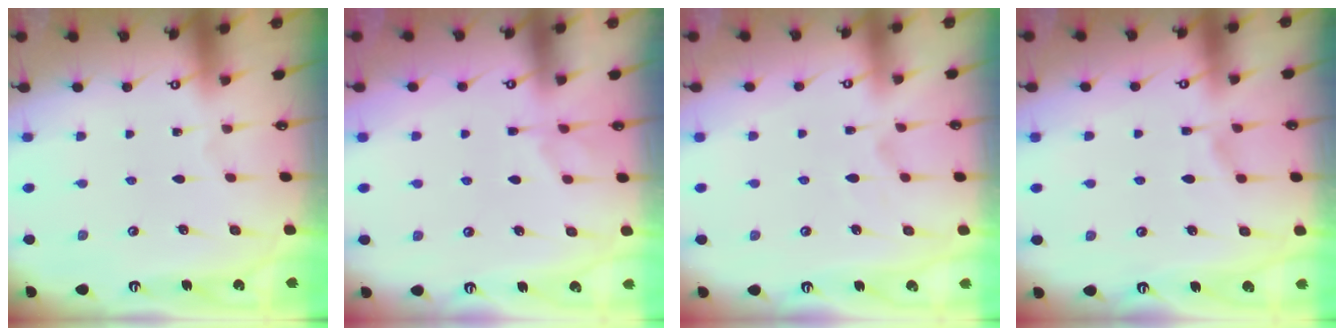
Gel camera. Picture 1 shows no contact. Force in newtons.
{"total": 1.5, "press": 1.1, "slide": 1.0}
{"total": 3.0, "press": 2.8, "slide": 1.2}
{"total": 5.4, "press": 5.4, "slide": 0.6}